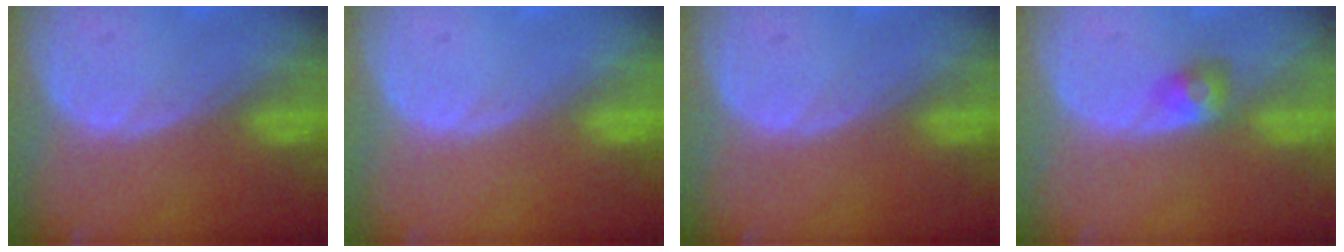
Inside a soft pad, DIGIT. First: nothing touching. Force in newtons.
{"total": 0.0}
{"total": 0.0}
{"total": 3.0, "press": 2.6, "slide": 1.4}